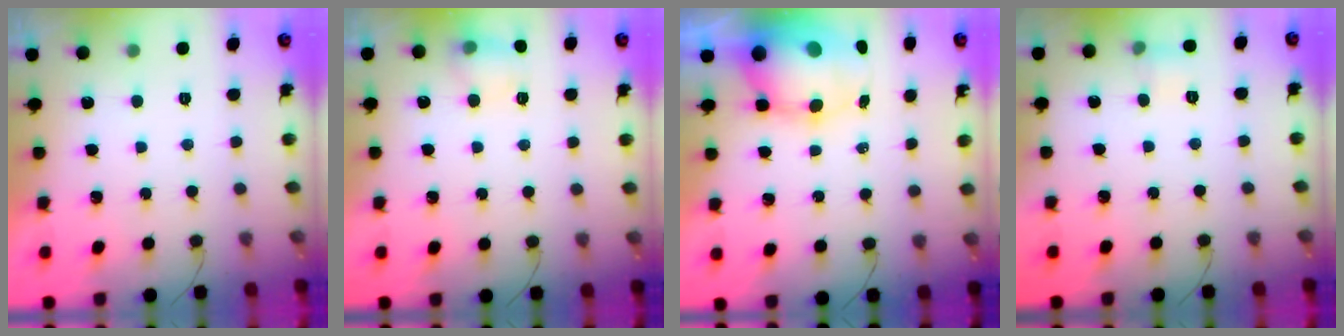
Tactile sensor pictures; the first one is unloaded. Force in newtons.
{"total": 7.5, "press": 7.2, "slide": 1.8}
{"total": 9.5, "press": 9.2, "slide": 2.3}
{"total": 5.5, "press": 5.2, "slide": 1.7}